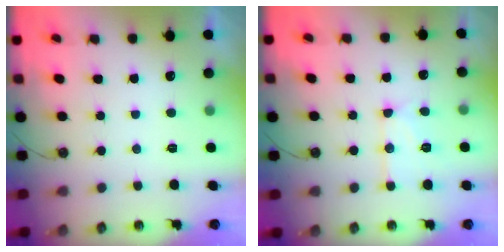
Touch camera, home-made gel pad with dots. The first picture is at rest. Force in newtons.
{"total": 12.0, "press": 11.9, "slide": 1.2}